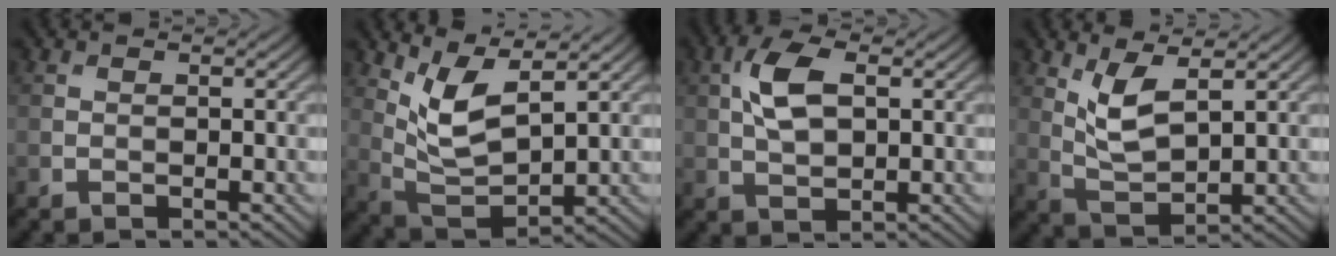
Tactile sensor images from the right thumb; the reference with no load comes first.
{"total": 7.2, "force": [4.0, 2.6, 5.4], "torque": [-0.126, -0.007, 0.087]}
{"total": 6.2, "force": [1.5, 3.2, 5.1], "torque": [-0.114, 0.010, 0.026]}
{"total": 5.6, "force": [2.7, 1.9, 4.6], "torque": [-0.104, -0.007, 0.059]}